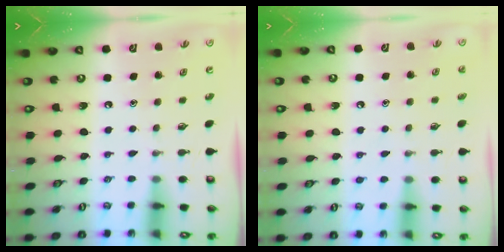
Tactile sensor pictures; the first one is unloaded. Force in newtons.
{"total": 6.3, "press": 6.2, "slide": 0.7}